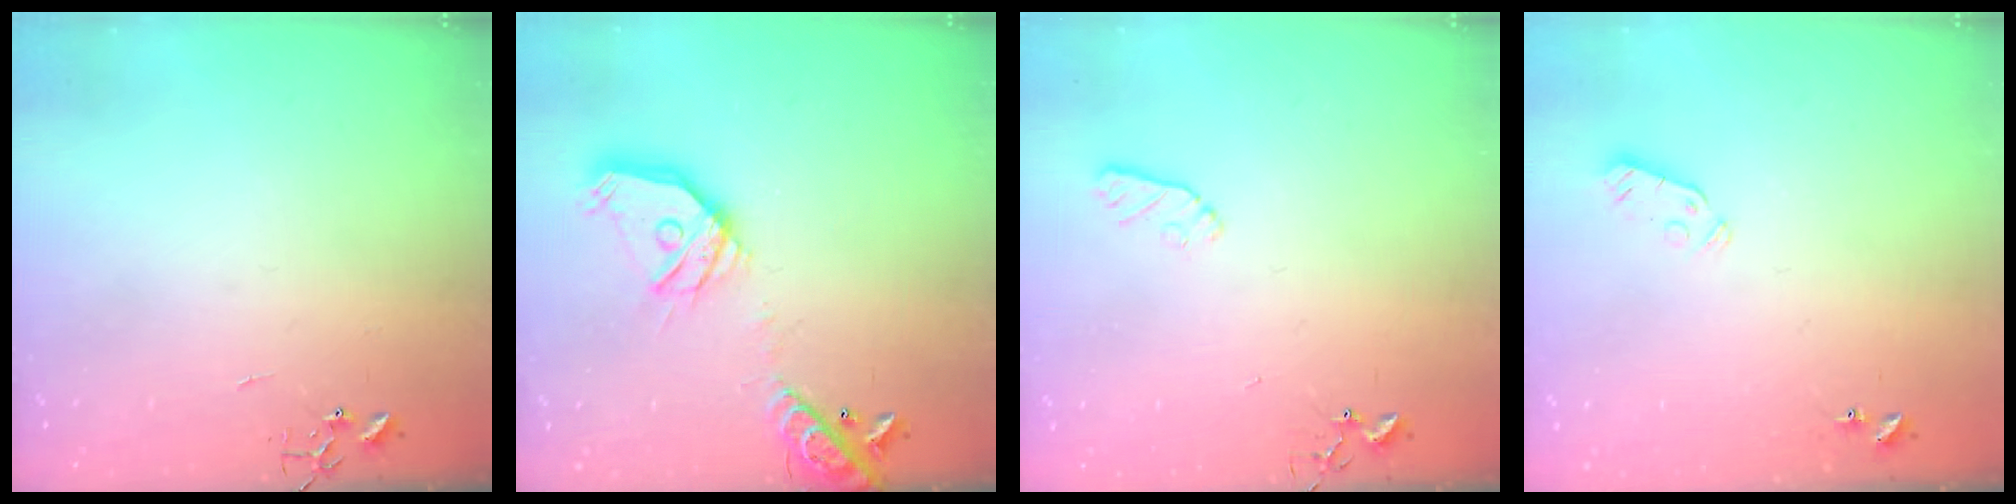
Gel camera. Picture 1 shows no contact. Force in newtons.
{"total": 18.8, "press": 18.6, "slide": 3.0}
{"total": 5.6, "press": 5.5, "slide": 1.0}
{"total": 3.7, "press": 3.6, "slide": 0.6}